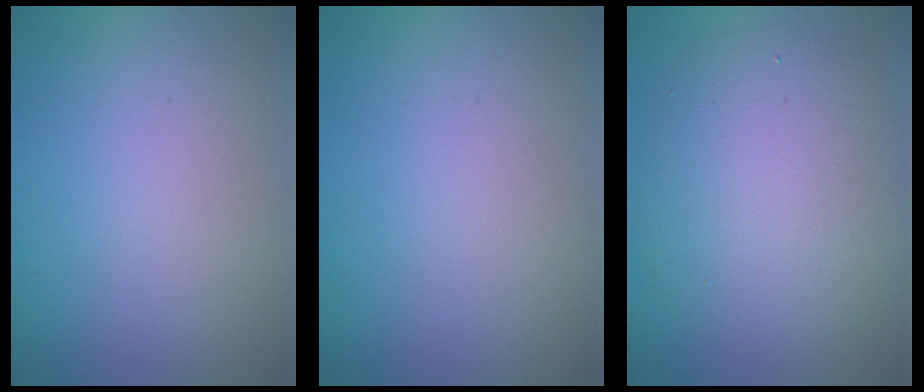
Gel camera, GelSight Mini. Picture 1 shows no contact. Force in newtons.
{"total": 0.0}
{"total": 7.1, "press": 7.1, "slide": 0.4}